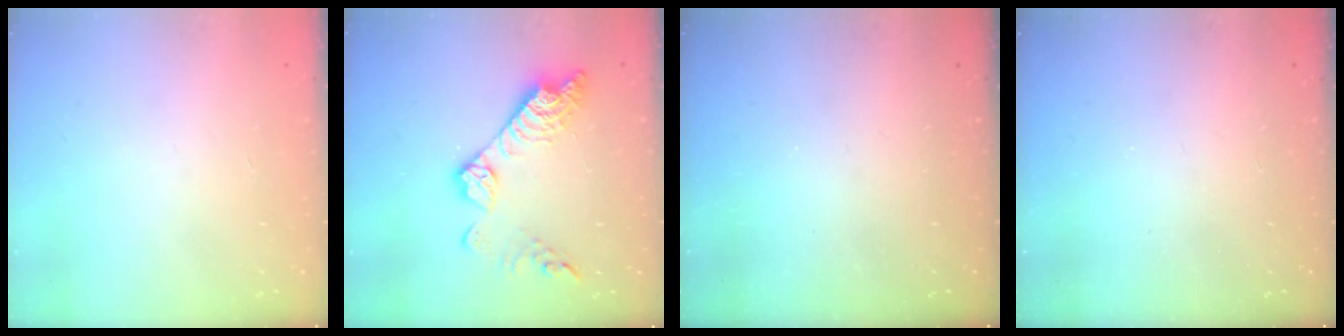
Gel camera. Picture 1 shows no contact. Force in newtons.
{"total": 15.3, "press": 15.3, "slide": 0.8}
{"total": 0.0}
{"total": 0.0}